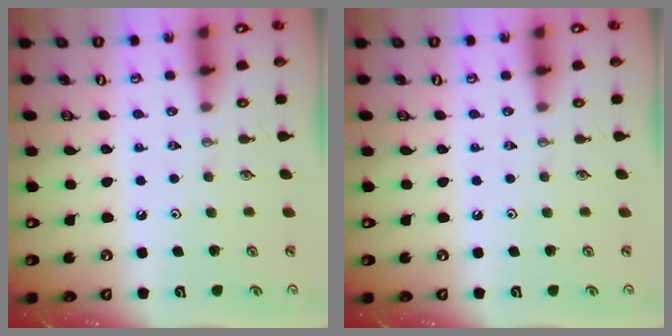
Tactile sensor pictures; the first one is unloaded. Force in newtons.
{"total": 0.0}